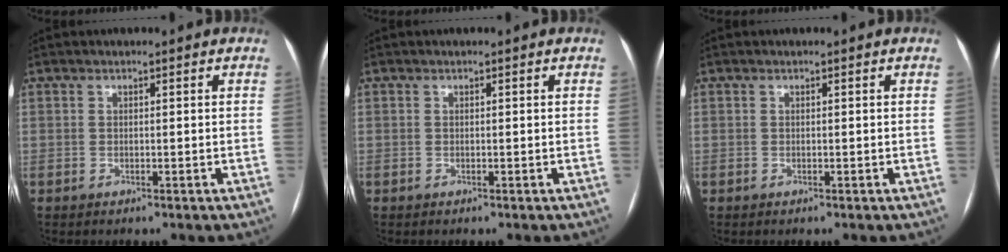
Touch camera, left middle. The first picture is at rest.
{"total": 0.0}
{"total": 0.0}